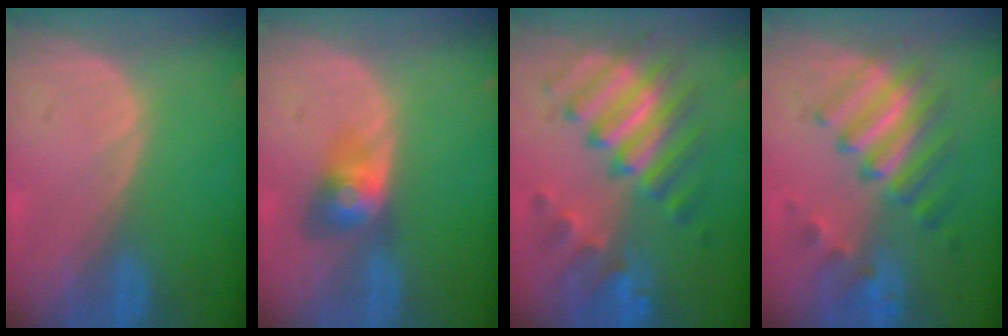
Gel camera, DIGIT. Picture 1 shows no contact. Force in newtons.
{"total": 4.0, "press": 4.0, "slide": 0.2}
{"total": 9.9, "press": 9.9, "slide": 0.7}
{"total": 8.0, "press": 7.9, "slide": 1.3}